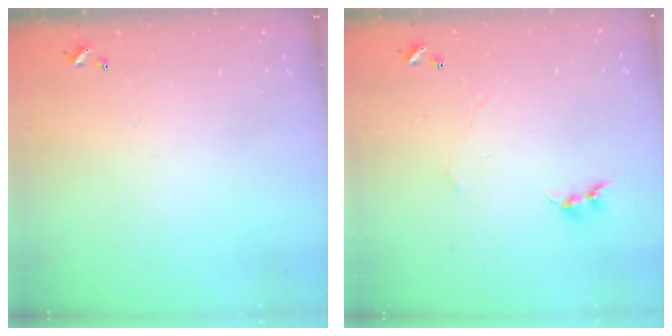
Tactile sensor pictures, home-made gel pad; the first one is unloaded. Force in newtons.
{"total": 0.0}